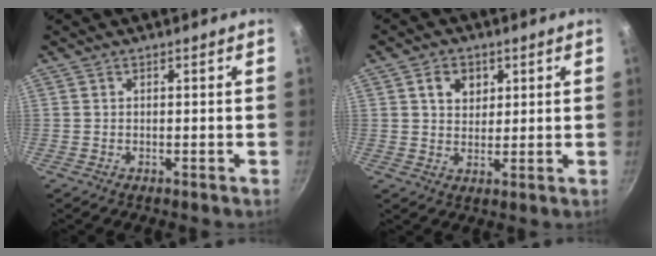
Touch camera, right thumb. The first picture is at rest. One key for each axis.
{"total": 5.2, "fx": 2.0, "fy": 4.0, "fz": 2.6, "tx": -0.021, "ty": -0.005, "tz": 0.033}